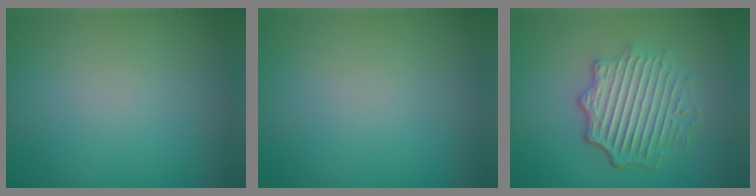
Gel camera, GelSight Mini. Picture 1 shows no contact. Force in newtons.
{"total": 0.0}
{"total": 5.7, "press": 4.4, "slide": 3.5}